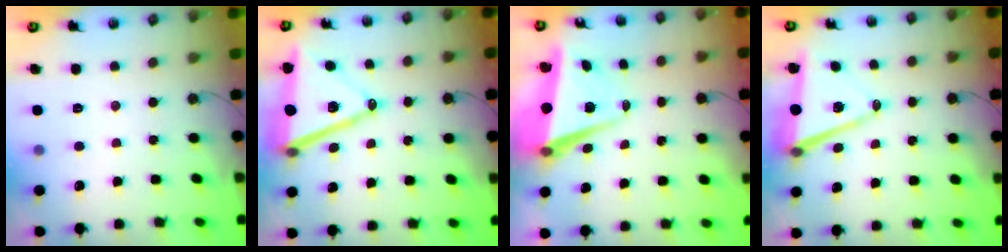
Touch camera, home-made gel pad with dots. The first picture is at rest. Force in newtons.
{"total": 15.1, "press": 14.6, "slide": 4.0}
{"total": 7.0, "press": 6.8, "slide": 1.9}
{"total": 10.0, "press": 9.1, "slide": 4.1}